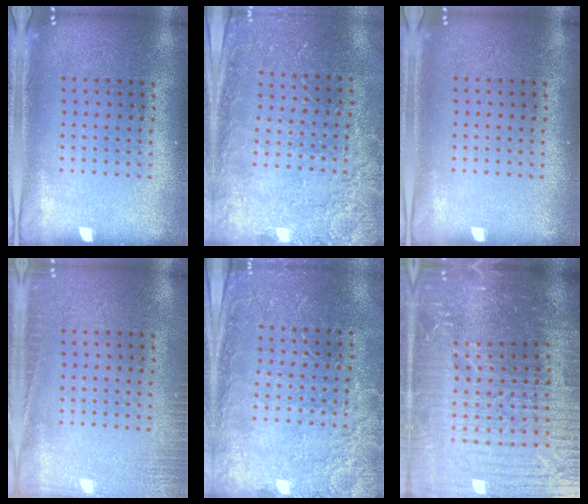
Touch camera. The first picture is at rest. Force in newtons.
{"total": 2.4, "press": 2.4, "slide": 0.6}
{"total": 0.0}
{"total": 2.0, "press": 2.0, "slide": 0.3}
{"total": 2.7, "press": 2.6, "slide": 0.3}
{"total": 6.3, "press": 5.6, "slide": 2.7}